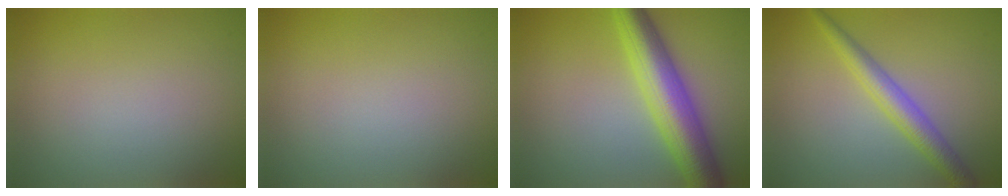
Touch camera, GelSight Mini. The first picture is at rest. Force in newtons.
{"total": 0.0}
{"total": 7.5, "press": 7.5, "slide": 0.1}
{"total": 3.5, "press": 3.5, "slide": 0.1}